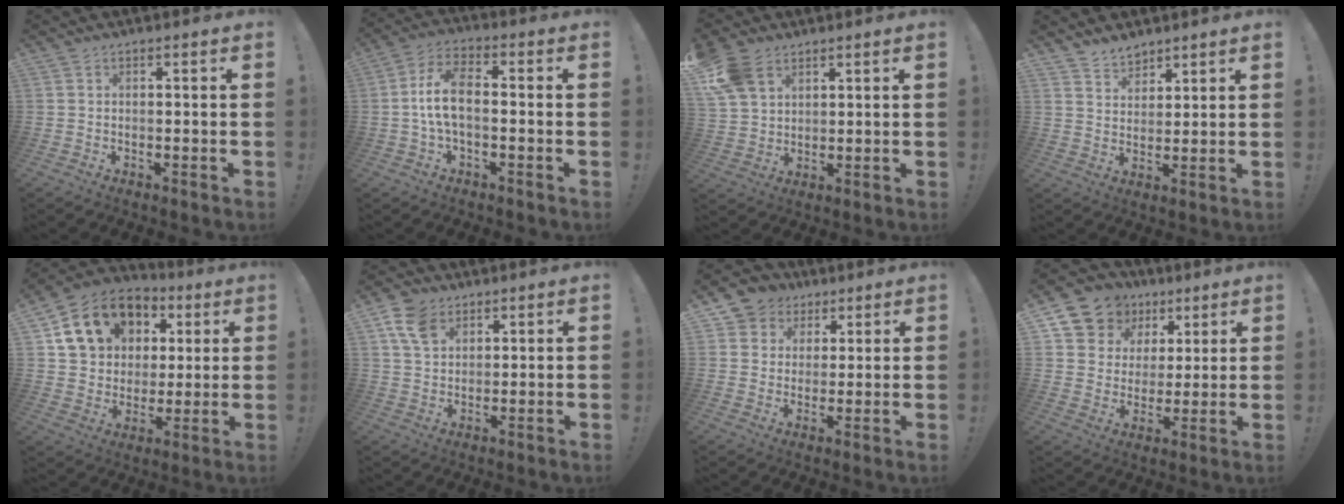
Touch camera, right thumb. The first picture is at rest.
{"total": 9.7, "force": [-0.6, 4.4, 8.6], "torque": [-0.176, 0.008, -0.009]}
{"total": 10.2, "force": [5.6, 6.8, 5.0], "torque": [-0.095, -0.019, 0.115]}
{"total": 5.7, "force": [4.9, 2.8, 0.4], "torque": [-0.012, -0.036, 0.094]}
{"total": 16.9, "force": [7.4, 13.1, 7.6], "torque": [-0.119, -0.021, 0.159]}
{"total": 8.9, "force": [4.8, 6.0, 4.6], "torque": [-0.082, -0.008, 0.095]}
{"total": 7.1, "force": [2.4, 6.5, 1.1], "torque": [-0.016, -0.013, 0.053]}
{"total": 11.5, "force": [6.5, 9.1, 2.5], "torque": [-0.047, -0.044, 0.137]}